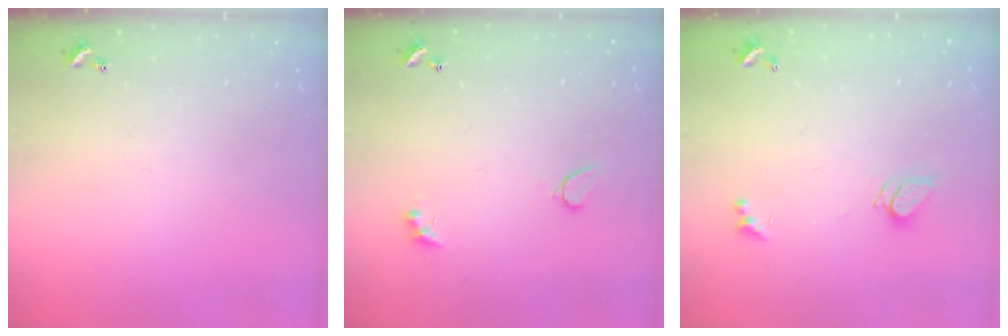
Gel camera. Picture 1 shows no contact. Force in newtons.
{"total": 3.5, "press": 3.3, "slide": 0.9}
{"total": 2.3, "press": 2.3, "slide": 0.2}